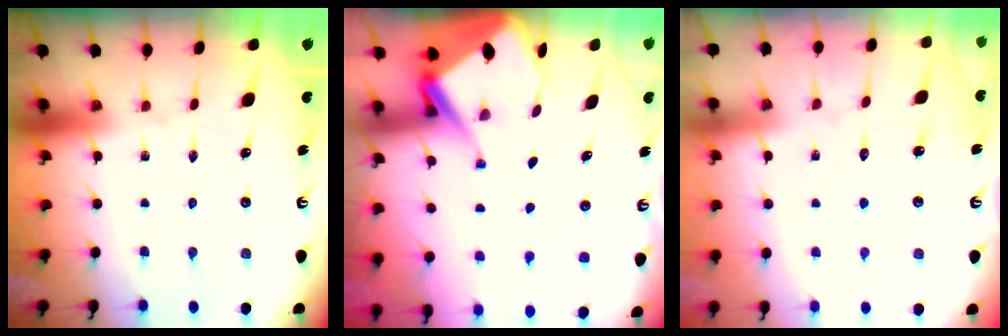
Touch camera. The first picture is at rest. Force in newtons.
{"total": 8.2, "press": 8.1, "slide": 0.6}
{"total": 4.9, "press": 4.9, "slide": 0.6}